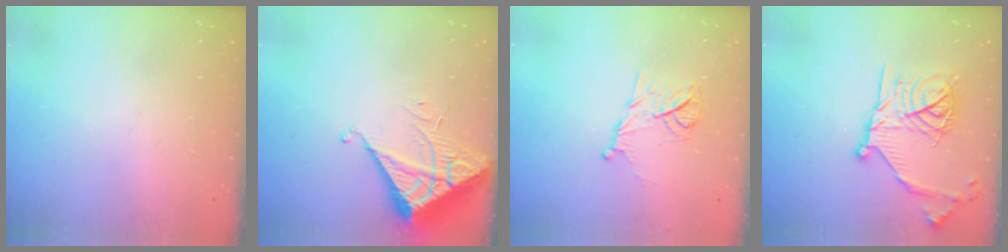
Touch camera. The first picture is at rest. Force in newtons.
{"total": 7.0, "press": 7.0, "slide": 0.3}
{"total": 10.0, "press": 10.0, "slide": 1.0}
{"total": 19.4, "press": 19.3, "slide": 1.5}